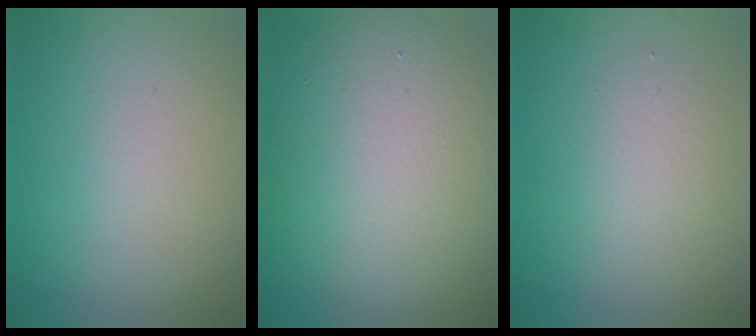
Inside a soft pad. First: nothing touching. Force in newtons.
{"total": 12.2, "press": 12.2, "slide": 0.8}
{"total": 2.1, "press": 2.1, "slide": 0.1}